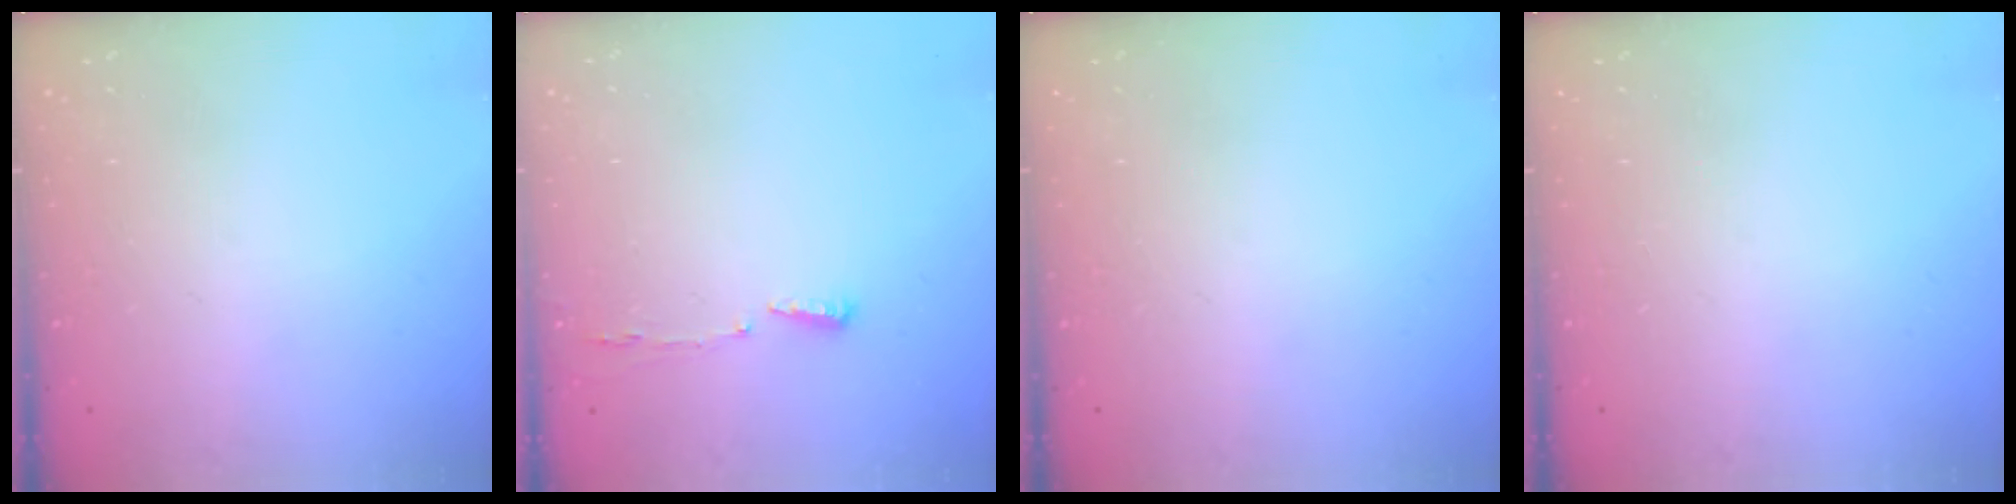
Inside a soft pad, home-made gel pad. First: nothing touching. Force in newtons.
{"total": 3.4, "press": 3.3, "slide": 0.9}
{"total": 0.0}
{"total": 0.0}